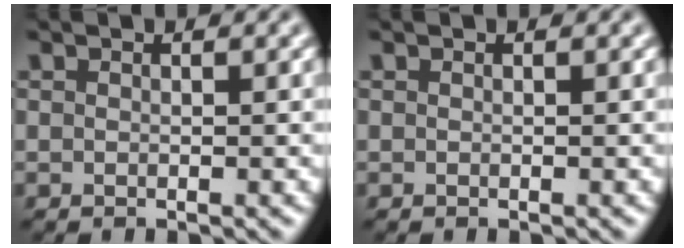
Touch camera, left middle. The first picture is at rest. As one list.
[{"total": 0.0}]